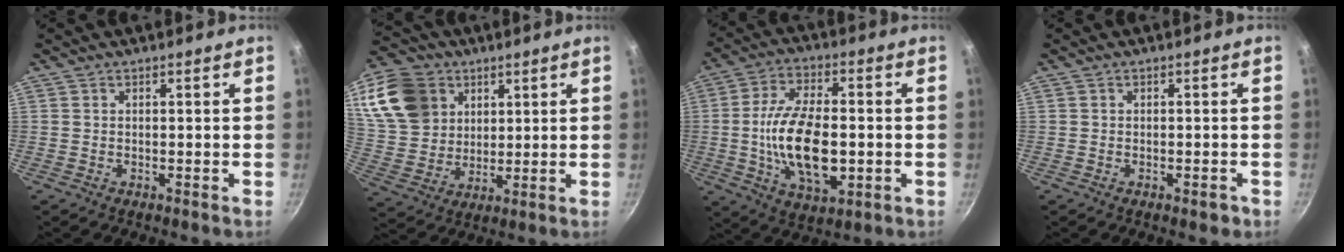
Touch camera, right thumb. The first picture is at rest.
{"total": 17.7, "force": [7.5, 13.7, 8.3], "torque": [-0.153, -0.012, 0.151]}
{"total": 16.9, "force": [-1.9, 8.5, 14.4], "torque": [-0.254, 0.010, -0.034]}
{"total": 1.8, "force": [-0.9, 0.9, 1.2], "torque": [-0.009, 0.009, -0.009]}